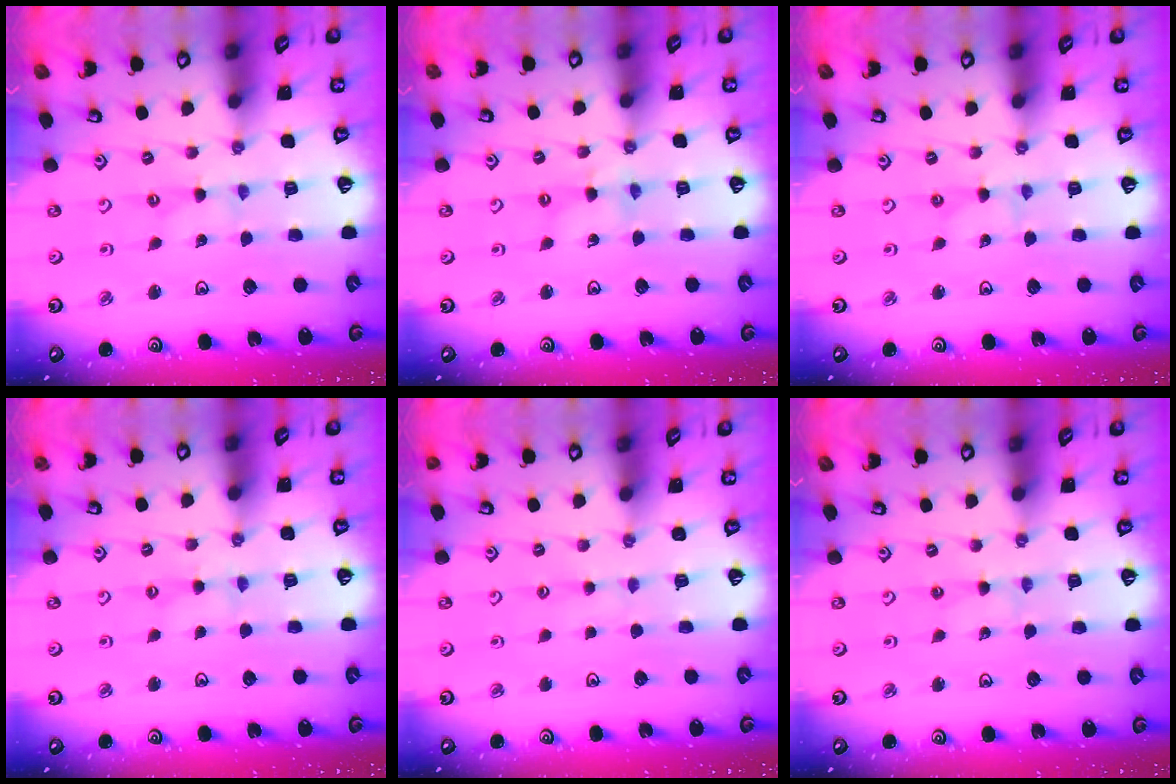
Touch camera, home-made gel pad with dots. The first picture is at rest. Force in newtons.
{"total": 2.0, "press": 2.0, "slide": 0.2}
{"total": 0.0}
{"total": 1.8, "press": 1.8, "slide": 0.3}
{"total": 2.0, "press": 2.0, "slide": 0.3}
{"total": 0.6, "press": 0.6, "slide": 0.1}